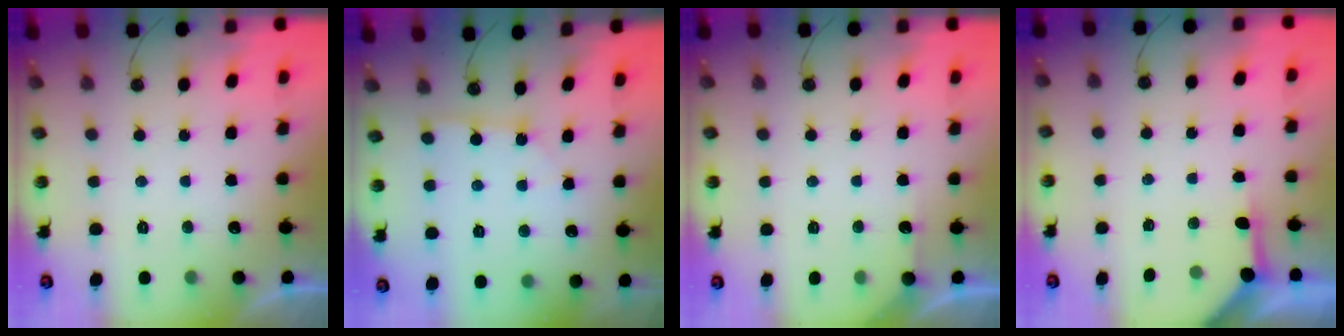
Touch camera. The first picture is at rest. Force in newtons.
{"total": 2.3, "press": 2.3, "slide": 0.2}
{"total": 3.0, "press": 3.0, "slide": 0.3}
{"total": 3.9, "press": 3.9, "slide": 0.5}